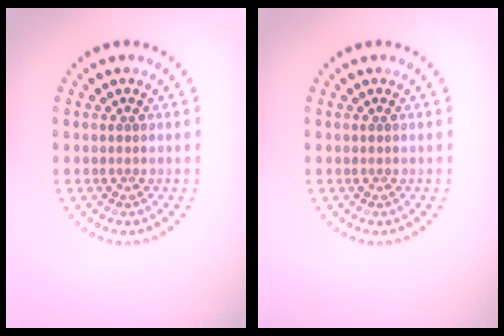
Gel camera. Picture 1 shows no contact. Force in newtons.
{"total": 0.0}